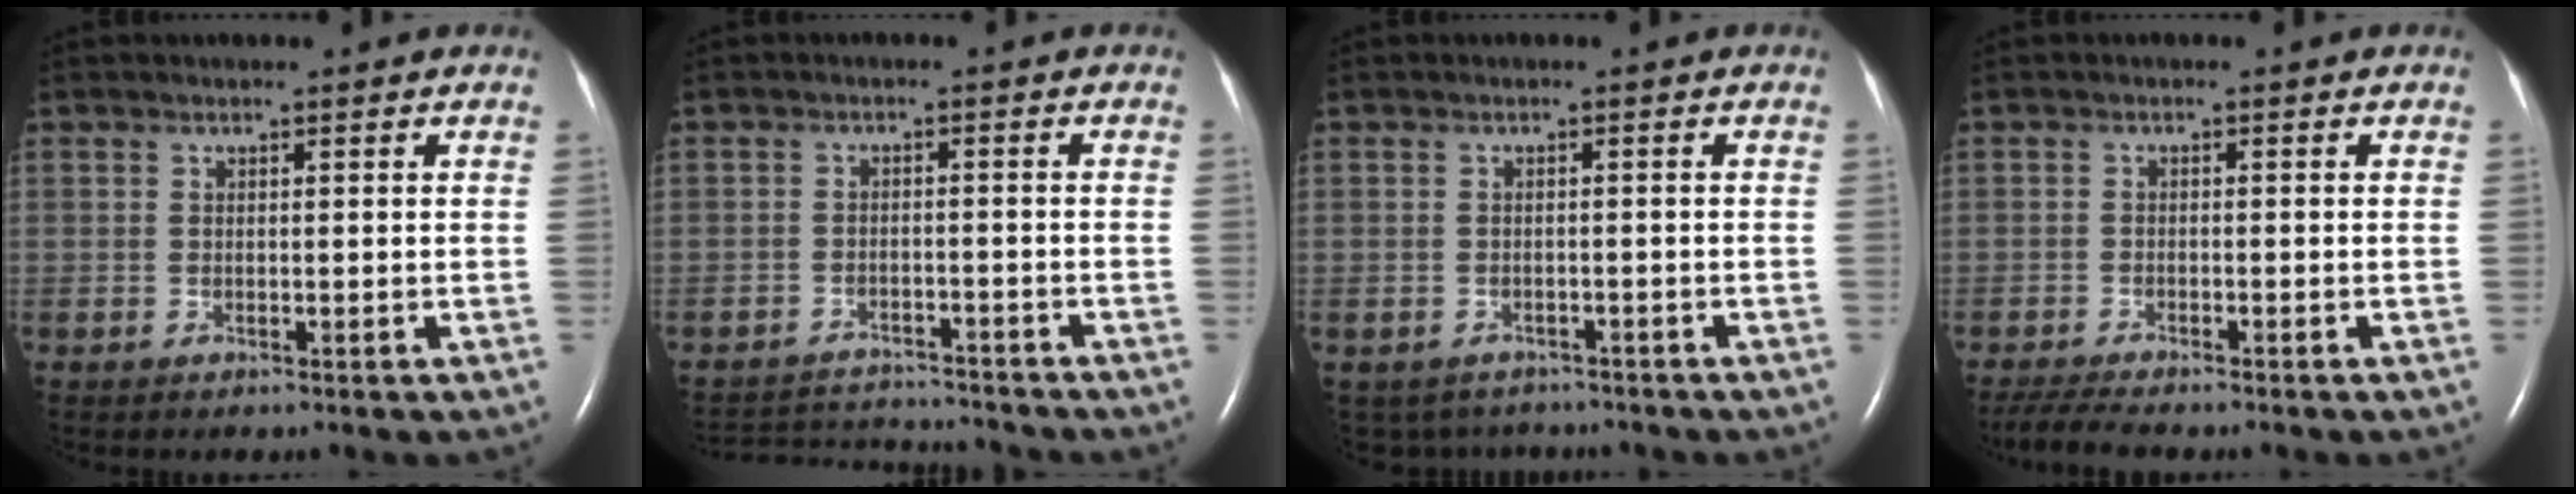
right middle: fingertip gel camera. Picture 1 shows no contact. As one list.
[{"total": 9.2, "force": [-9.2, 0.5, 0.8], "torque": [-0.019, 0.005, -0.137]}, {"total": 5.5, "force": [-4.8, 2.6, 0.3], "torque": [0.001, 0.005, -0.058]}, {"total": 4.8, "force": [-4.3, 0.1, 2.2], "torque": [-0.045, -0.020, -0.073]}]